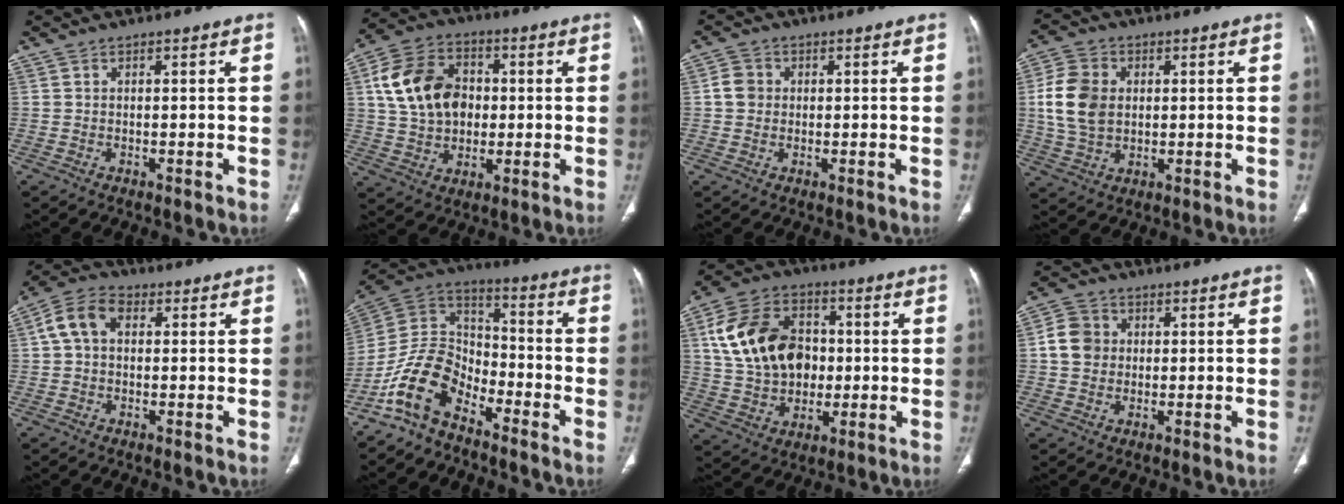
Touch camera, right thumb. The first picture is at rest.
{"total": 15.2, "force": [2.0, 11.4, 9.9], "torque": [-0.158, 0.016, 0.034]}
{"total": 3.5, "force": [0.4, 3.2, 1.5], "torque": [-0.015, 0.007, 0.005]}
{"total": 10.6, "force": [1.4, 7.9, 7.0], "torque": [-0.129, 0.001, 0.030]}
{"total": 7.5, "force": [1.4, 5.3, 5.1], "torque": [-0.095, 0.025, 0.019]}
{"total": 12.1, "force": [-8.0, 6.9, 5.9], "torque": [-0.096, 0.081, -0.172]}
{"total": 18.6, "force": [2.3, 13.8, 12.2], "torque": [-0.196, 0.017, 0.045]}
{"total": 6.4, "force": [0.7, 5.7, 2.8], "torque": [-0.038, 0.008, 0.007]}